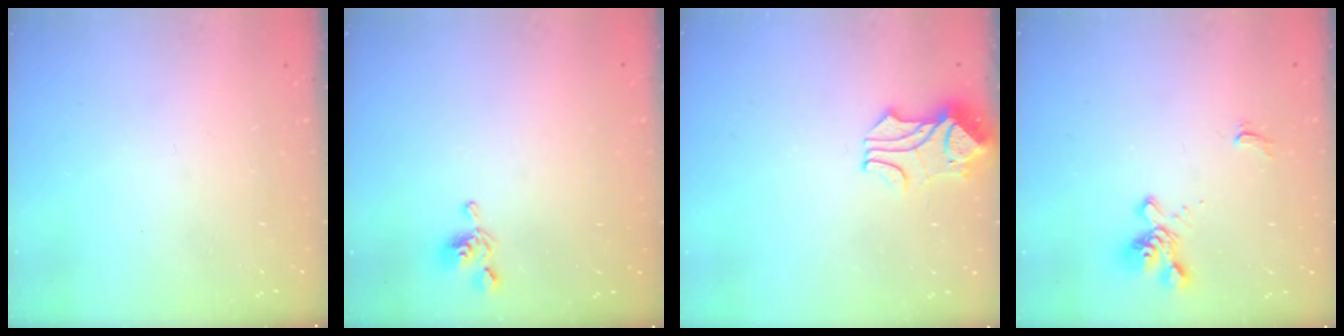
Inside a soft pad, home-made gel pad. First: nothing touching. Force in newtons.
{"total": 5.3, "press": 5.3, "slide": 0.1}
{"total": 1.6, "press": 1.2, "slide": 1.0}
{"total": 1.7, "press": 1.1, "slide": 1.3}